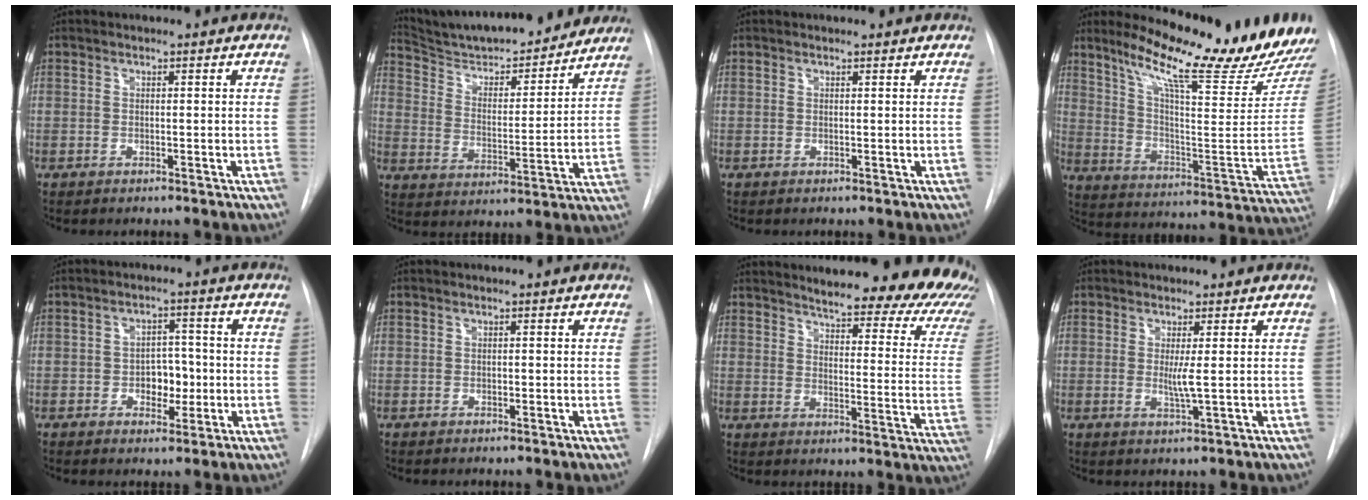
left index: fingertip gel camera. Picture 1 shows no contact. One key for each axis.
{"total": 21.0, "fx": 19.5, "fy": 3.6, "fz": 6.9, "tx": -0.104, "ty": -0.006, "tz": 0.286}
{"total": 1.4, "fx": 1.3, "fy": 0.3, "fz": 0.1, "tx": -0.012, "ty": 0.007, "tz": 0.013}
{"total": 21.7, "fx": 18.6, "fy": -0.5, "fz": 11.3, "tx": -0.181, "ty": -0.083, "tz": 0.267}
{"total": 5.0, "fx": -1.0, "fy": 3.3, "fz": 3.5, "tx": -0.046, "ty": 0.010, "tz": -0.011}
{"total": 0.0}
{"total": 25.4, "fx": 22.8, "fy": 3.5, "fz": 10.8, "tx": -0.147, "ty": -0.111, "tz": 0.257}
{"total": 2.4, "fx": 0.2, "fy": -0.2, "fz": 2.4, "tx": -0.052, "ty": -0.007, "tz": 0.005}